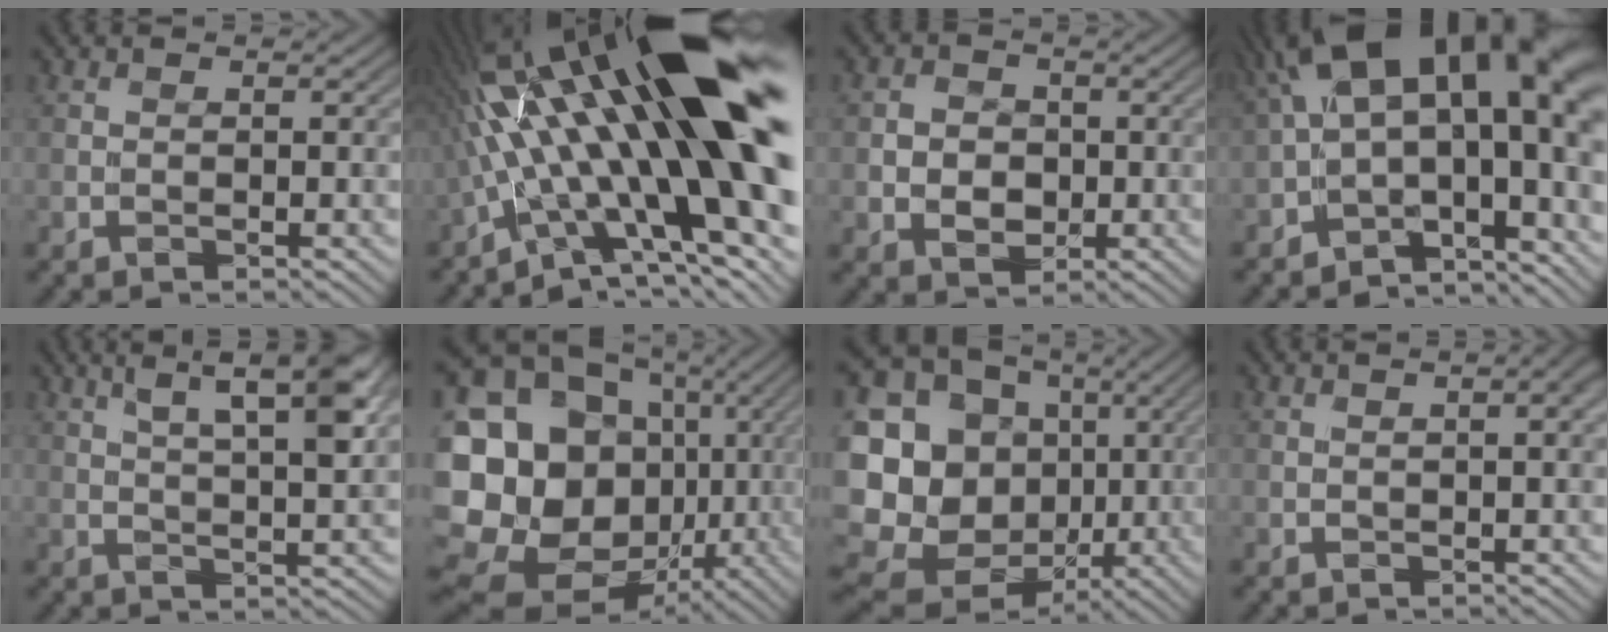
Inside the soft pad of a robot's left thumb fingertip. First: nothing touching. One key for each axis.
{"total": 21.0, "fx": 4.0, "fy": 6.3, "fz": 19.6, "tx": -0.317, "ty": 0.024, "tz": 0.065}
{"total": 3.0, "fx": 0.0, "fy": 2.9, "fz": 0.9, "tx": -0.017, "ty": -0.005, "tz": -0.007}
{"total": 16.7, "fx": 1.2, "fy": 6.8, "fz": 15.2, "tx": -0.200, "ty": 0.033, "tz": 0.022}
{"total": 8.6, "fx": 4.8, "fy": 1.8, "fz": 6.8, "tx": -0.115, "ty": 0.010, "tz": 0.082}
{"total": 23.1, "fx": -1.4, "fy": 20.9, "fz": 9.6, "tx": -0.250, "ty": 0.001, "tz": -0.026}
{"total": 22.5, "fx": -2.7, "fy": 21.0, "fz": 7.6, "tx": -0.228, "ty": 0.016, "tz": -0.038}
{"total": 2.7, "fx": 0.4, "fy": 0.9, "fz": 2.5, "tx": -0.034, "ty": 0.004, "tz": 0.011}